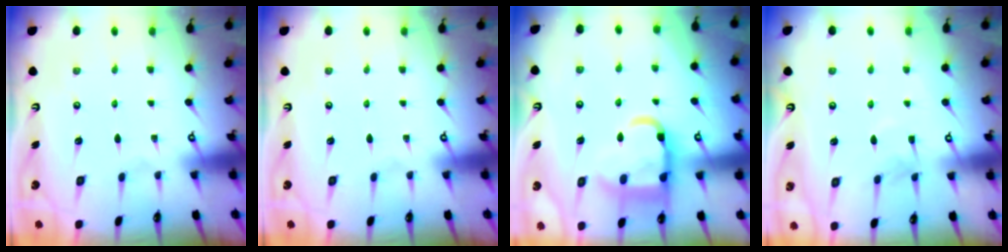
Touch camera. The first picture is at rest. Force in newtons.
{"total": 0.0}
{"total": 13.6, "press": 13.5, "slide": 1.6}
{"total": 8.1, "press": 8.1, "slide": 0.6}